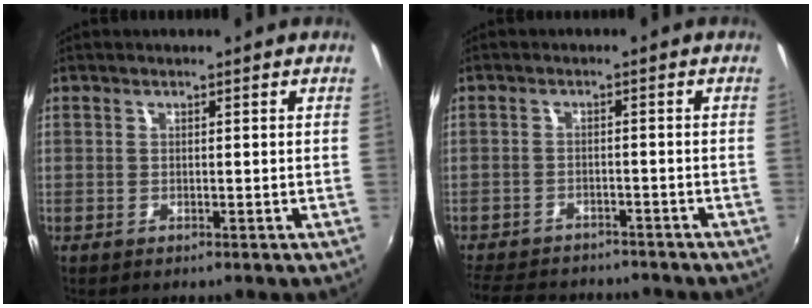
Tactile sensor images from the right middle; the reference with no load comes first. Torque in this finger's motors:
{"motor_torque": [1.16, -0.98, 0.21, 0.10]}